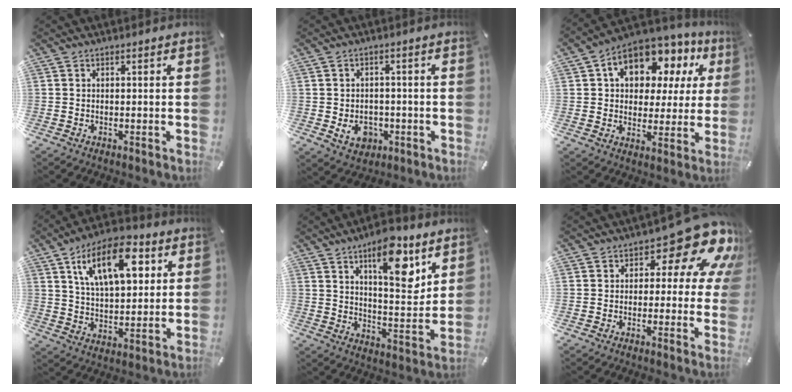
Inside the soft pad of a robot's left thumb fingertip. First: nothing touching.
{"total": 6.2, "force": [-1.6, 5.1, 3.1], "torque": [-0.056, 0.002, -0.031]}
{"total": 12.5, "force": [5.9, 8.8, 6.7], "torque": [-0.110, -0.032, 0.104]}
{"total": 16.9, "force": [7.4, 8.6, 12.5], "torque": [-0.211, -0.012, 0.123]}
{"total": 14.4, "force": [8.2, 5.9, 10.2], "torque": [-0.139, -0.045, 0.136]}
{"total": 15.4, "force": [7.6, 7.6, 11.0], "torque": [-0.135, -0.056, 0.124]}